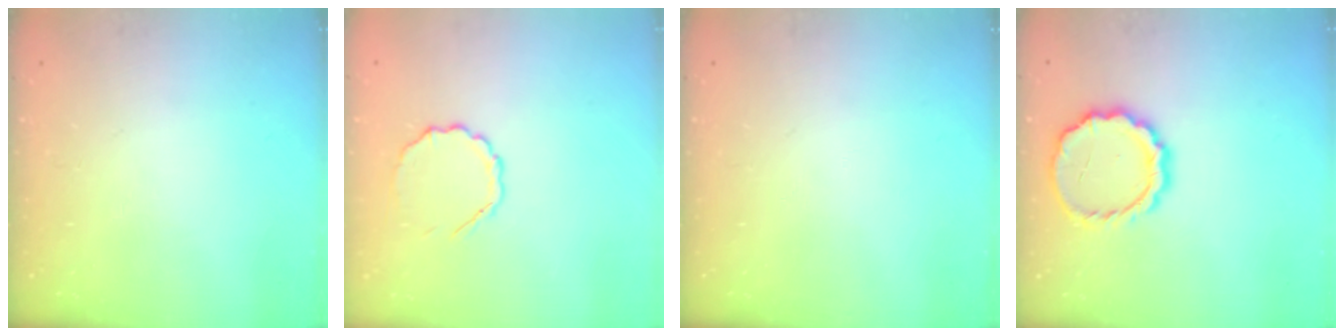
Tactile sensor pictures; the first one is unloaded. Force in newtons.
{"total": 5.9, "press": 5.7, "slide": 1.7}
{"total": 0.0}
{"total": 12.0, "press": 11.7, "slide": 2.7}